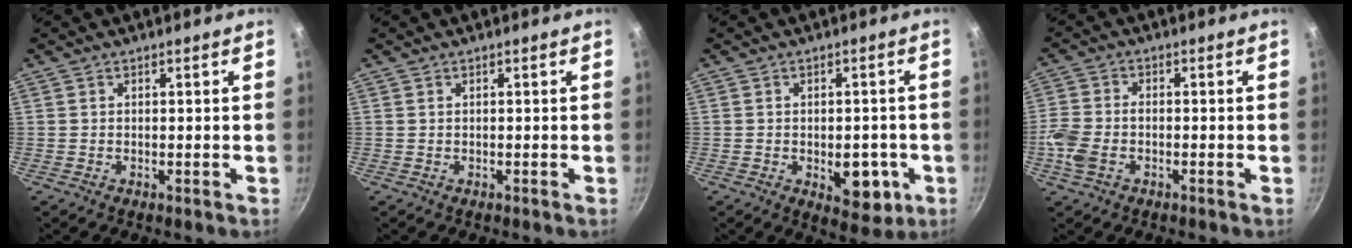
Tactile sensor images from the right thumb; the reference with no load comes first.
{"total": 0.0}
{"total": 8.5, "force": [-2.3, 4.9, 6.5], "torque": [-0.048, 0.005, -0.022]}
{"total": 6.4, "force": [-2.4, 4.1, 4.3], "torque": [-0.100, 0.012, -0.060]}